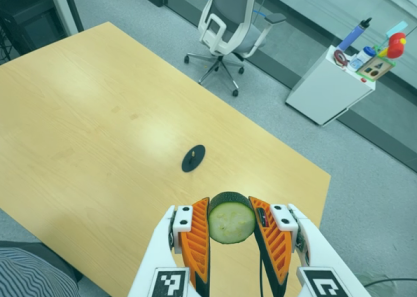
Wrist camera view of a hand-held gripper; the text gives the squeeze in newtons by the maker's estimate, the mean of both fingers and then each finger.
{"total": 10.7, "left": 10.1, "right": 11.2}